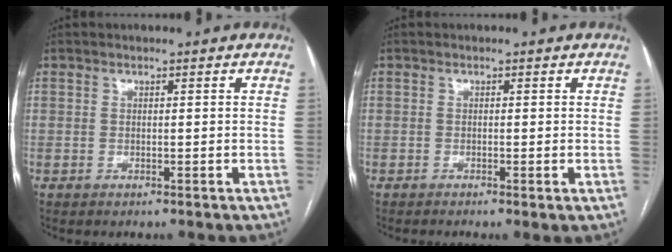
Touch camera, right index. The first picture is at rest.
{"total": 1.0, "force": [-0.5, 0.0, 0.9], "torque": [-0.016, -0.002, -0.008]}